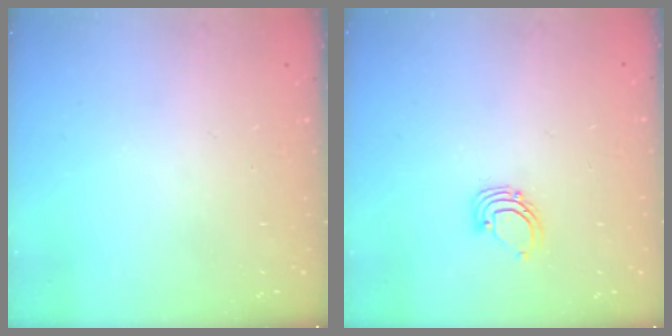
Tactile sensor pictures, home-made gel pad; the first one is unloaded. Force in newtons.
{"total": 2.6, "press": 2.6, "slide": 0.2}